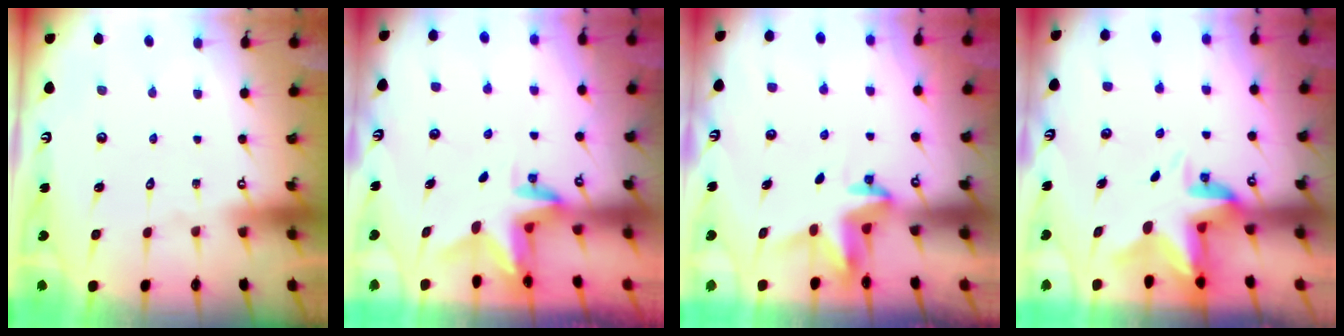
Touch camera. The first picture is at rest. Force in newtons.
{"total": 3.0, "press": 3.0, "slide": 0.3}
{"total": 3.3, "press": 3.3, "slide": 0.4}
{"total": 5.1, "press": 5.1, "slide": 0.1}